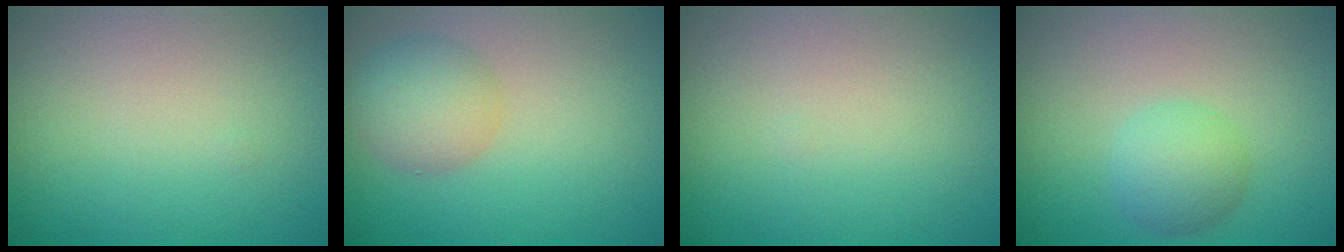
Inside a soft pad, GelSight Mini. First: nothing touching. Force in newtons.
{"total": 3.5, "press": 3.5, "slide": 0.1}
{"total": 0.0}
{"total": 2.9, "press": 2.9, "slide": 0.2}